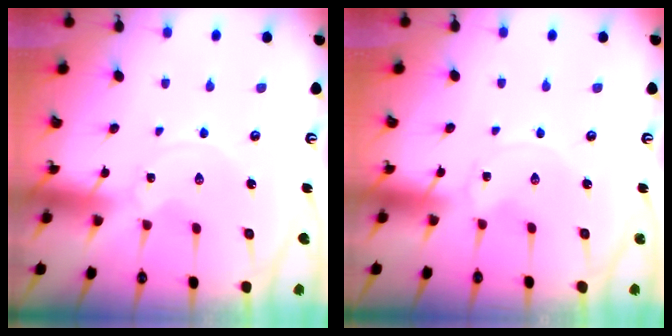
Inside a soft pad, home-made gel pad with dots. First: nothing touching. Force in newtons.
{"total": 0.0}